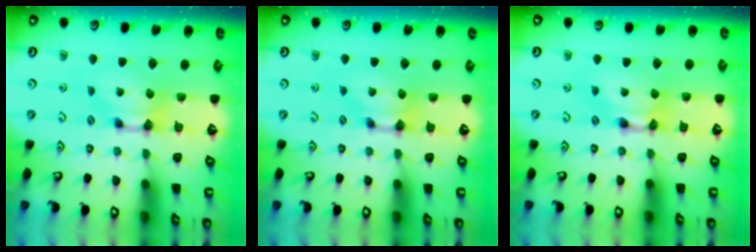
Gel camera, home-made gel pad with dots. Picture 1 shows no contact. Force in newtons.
{"total": 0.0}
{"total": 1.9, "press": 1.9, "slide": 0.2}